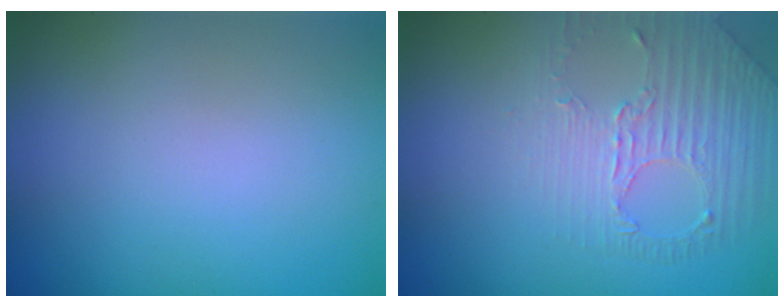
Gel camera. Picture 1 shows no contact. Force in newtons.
{"total": 1.8, "press": 1.5, "slide": 1.0}